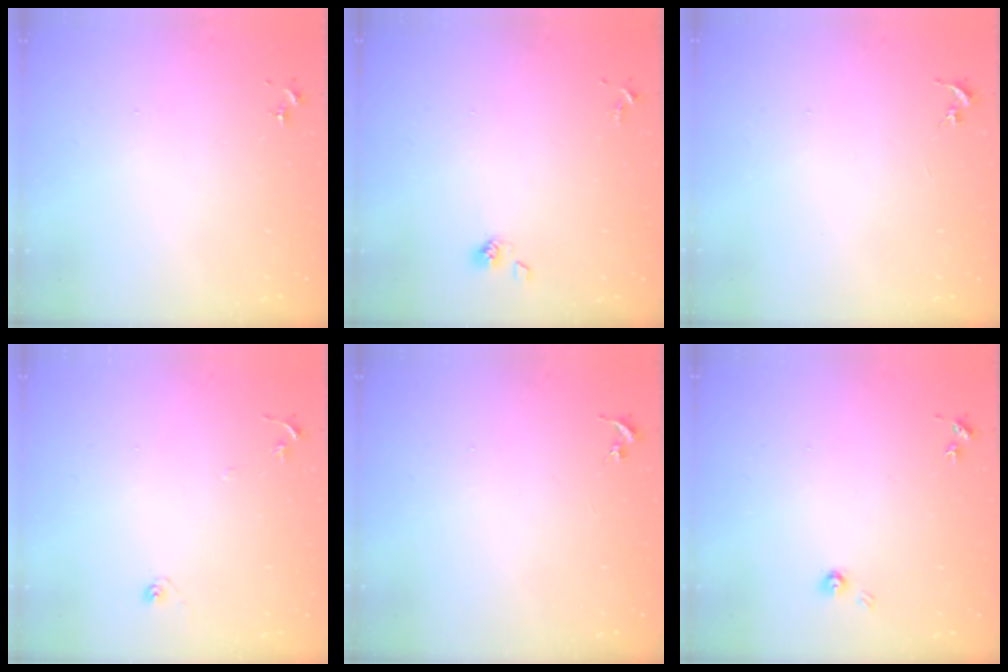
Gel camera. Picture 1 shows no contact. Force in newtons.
{"total": 4.4, "press": 3.7, "slide": 2.4}
{"total": 0.0}
{"total": 5.9, "press": 5.9, "slide": 0.6}
{"total": 0.0}
{"total": 3.8, "press": 3.7, "slide": 0.2}